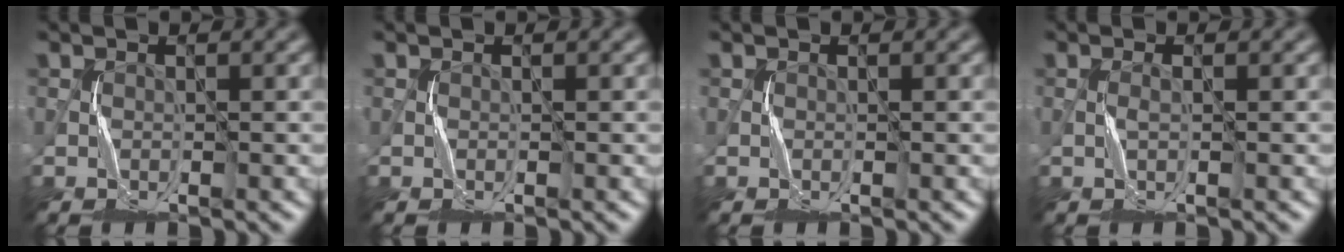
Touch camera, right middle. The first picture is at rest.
{"total": 0.0}
{"total": 0.0}
{"total": 0.5, "force": [-0.1, -0.2, 0.5], "torque": [-0.014, 0.001, -0.004]}